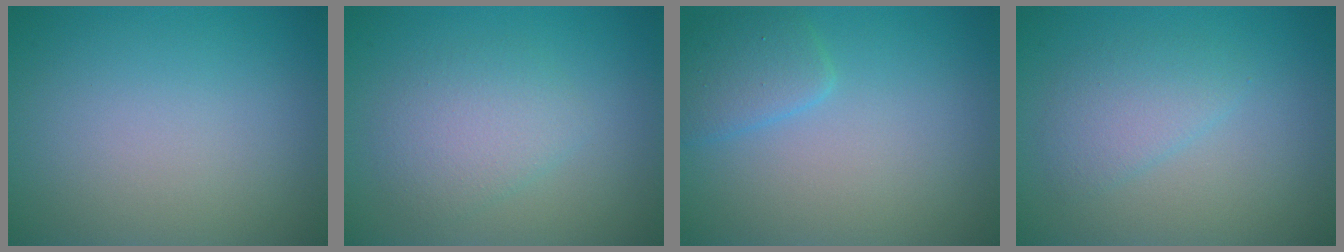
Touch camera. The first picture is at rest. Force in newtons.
{"total": 3.0, "press": 3.0, "slide": 0.1}
{"total": 2.3, "press": 2.3, "slide": 0.1}
{"total": 2.3, "press": 2.3, "slide": 0.1}